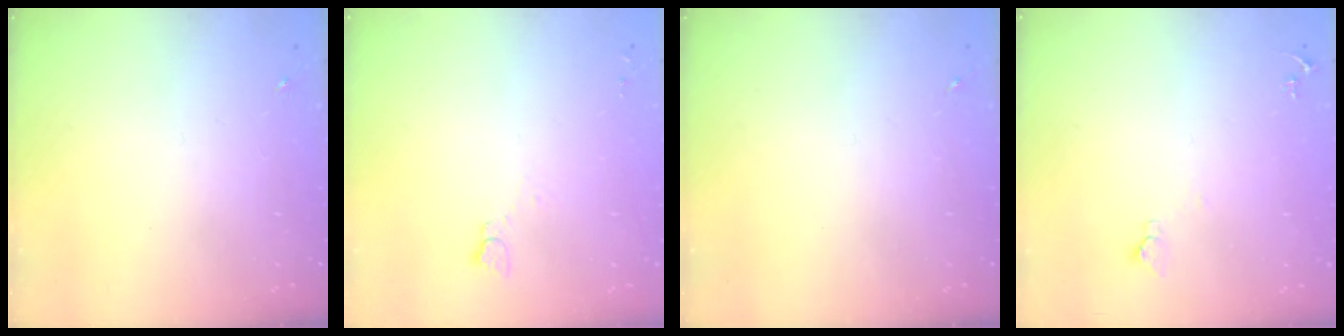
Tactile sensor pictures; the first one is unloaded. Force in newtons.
{"total": 2.7, "press": 2.7, "slide": 0.3}
{"total": 0.0}
{"total": 4.4, "press": 4.4, "slide": 0.4}